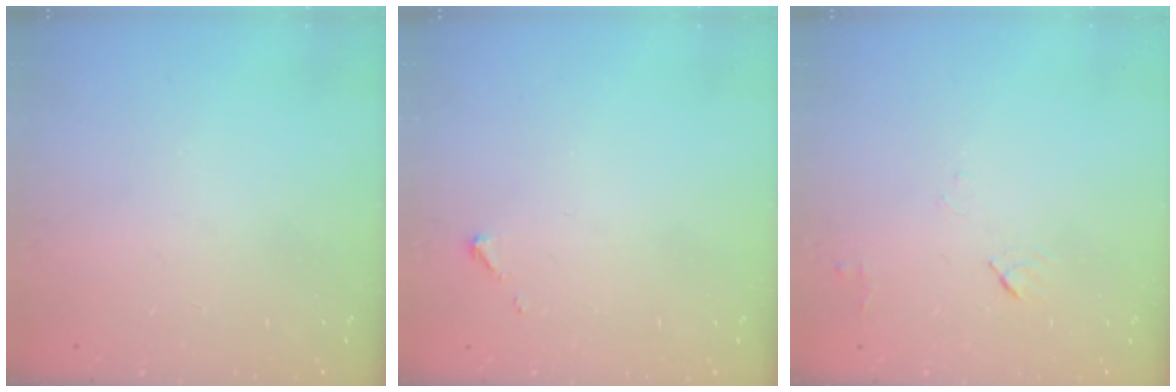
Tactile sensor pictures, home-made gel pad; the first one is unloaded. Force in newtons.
{"total": 2.6, "press": 2.6, "slide": 0.3}
{"total": 4.6, "press": 4.5, "slide": 0.6}